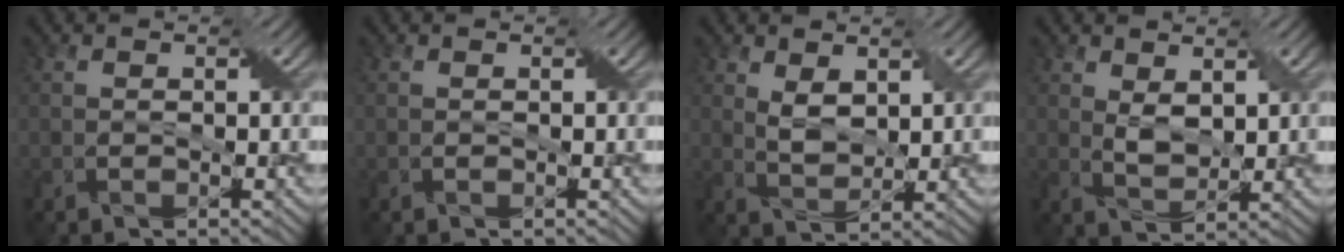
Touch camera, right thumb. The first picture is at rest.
{"total": 0.0}
{"total": 3.2, "force": [1.5, 1.7, 2.2], "torque": [-0.054, -0.006, 0.033]}
{"total": 2.9, "force": [1.4, 1.5, 2.2], "torque": [-0.053, -0.004, 0.029]}